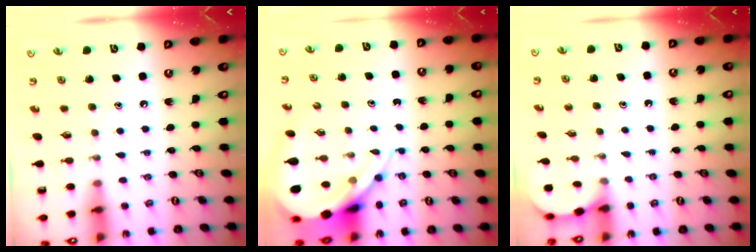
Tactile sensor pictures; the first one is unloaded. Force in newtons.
{"total": 10.8, "press": 10.7, "slide": 1.2}
{"total": 1.8, "press": 1.8, "slide": 0.1}